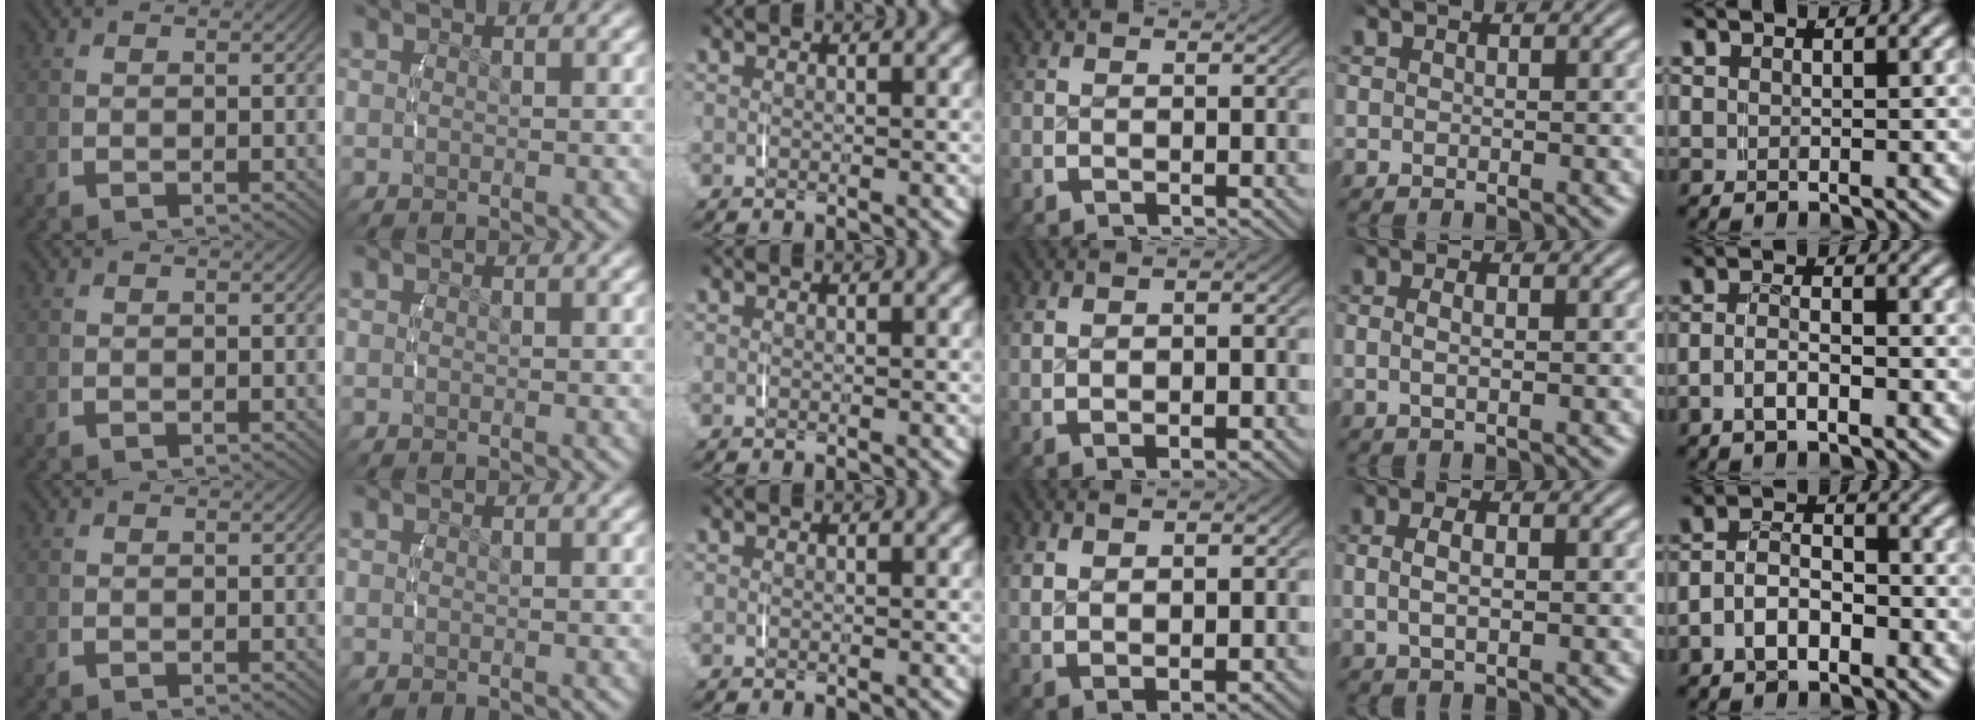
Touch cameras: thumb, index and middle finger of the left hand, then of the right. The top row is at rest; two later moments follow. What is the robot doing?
{"motion": "lift_and_place", "object": "scarf"}